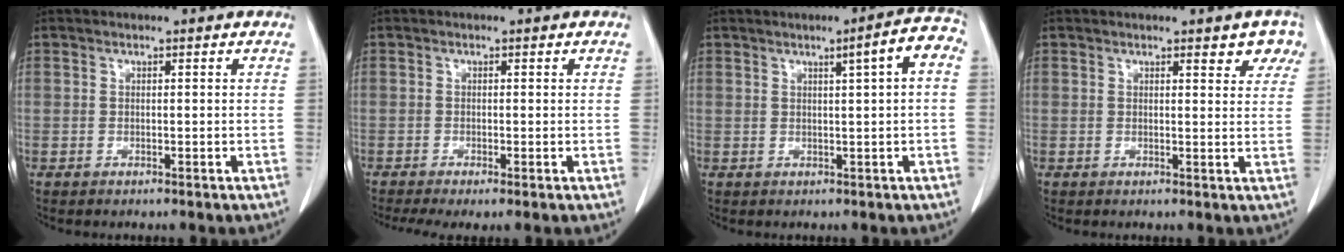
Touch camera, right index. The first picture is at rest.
{"total": 4.1, "force": [-2.4, 1.1, 3.1], "torque": [-0.056, -0.013, -0.043]}
{"total": 5.3, "force": [1.3, 0.1, 5.1], "torque": [-0.065, 0.012, 0.013]}
{"total": 3.8, "force": [2.5, 1.3, 2.4], "torque": [-0.016, -0.001, 0.023]}